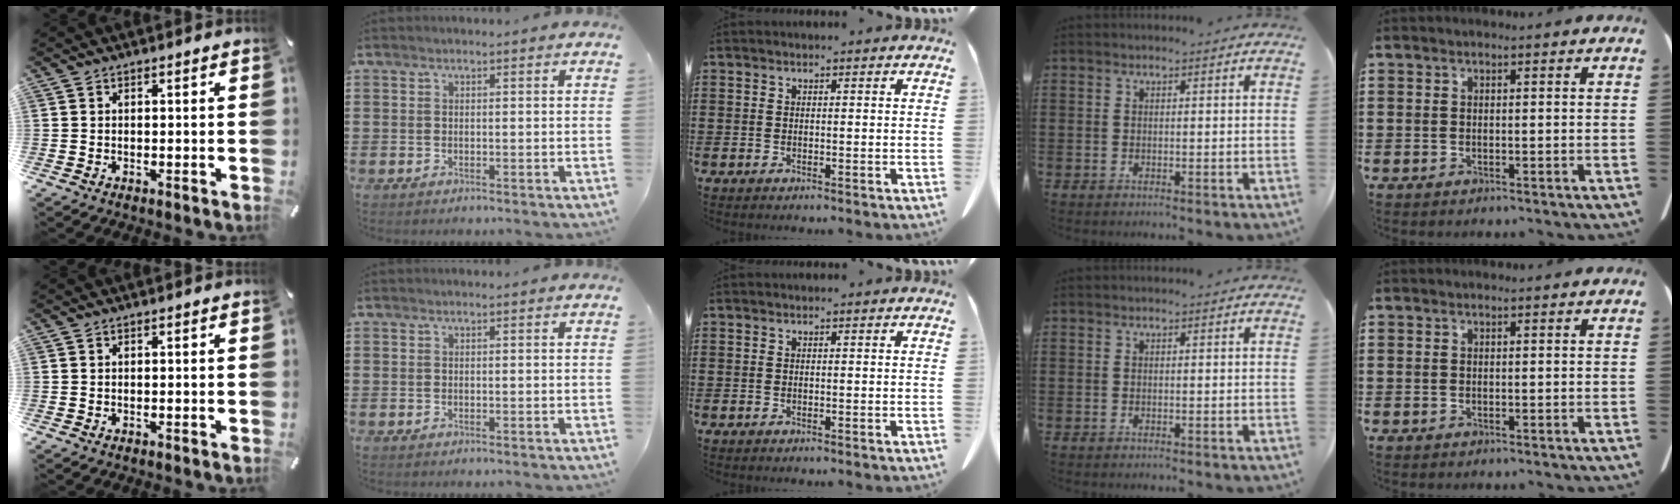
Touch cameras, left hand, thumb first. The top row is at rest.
{}